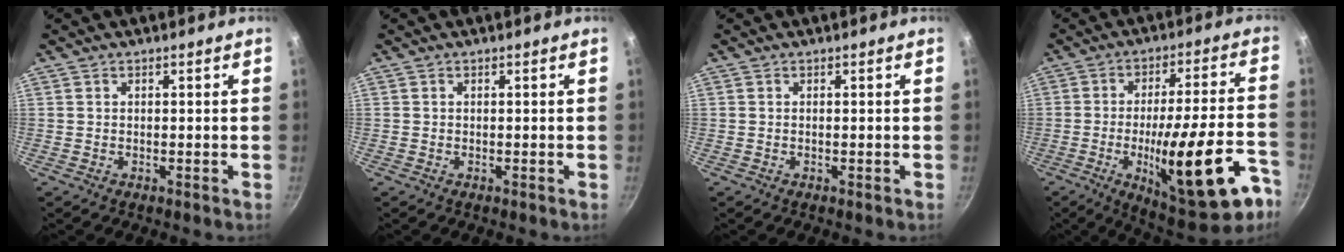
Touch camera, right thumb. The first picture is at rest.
{"total": 0.0}
{"total": 0.0}
{"total": 23.8, "force": [-9.6, 6.9, 20.6], "torque": [-0.272, 0.037, -0.129]}